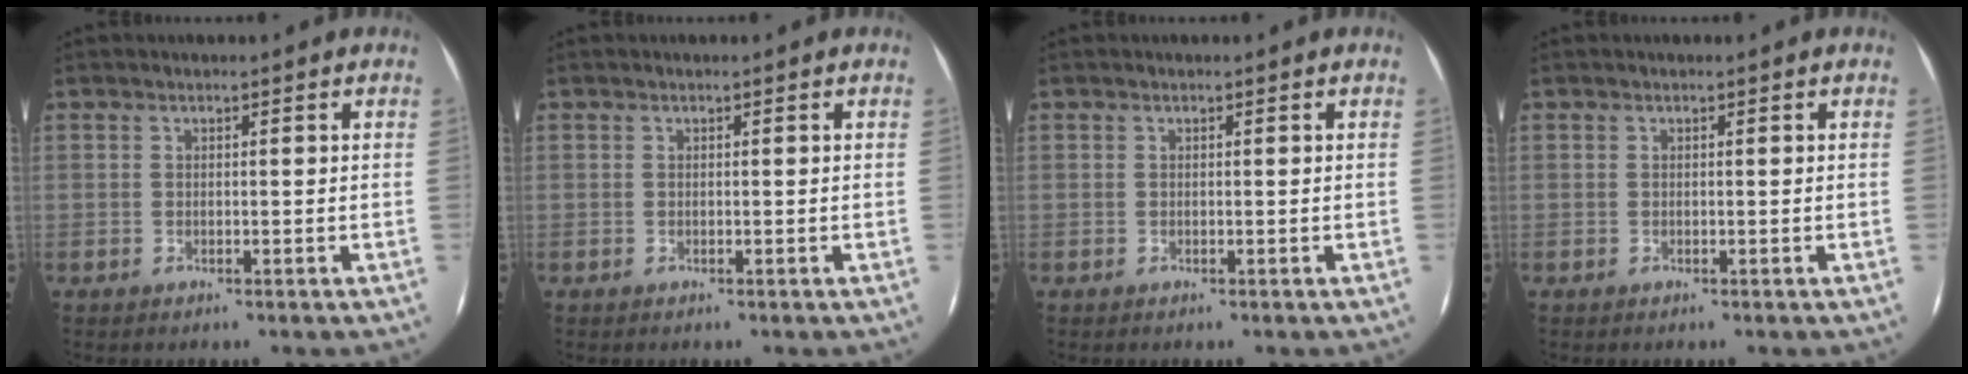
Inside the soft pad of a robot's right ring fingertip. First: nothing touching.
{"total": 0.0}
{"total": 0.0}
{"total": 0.0}